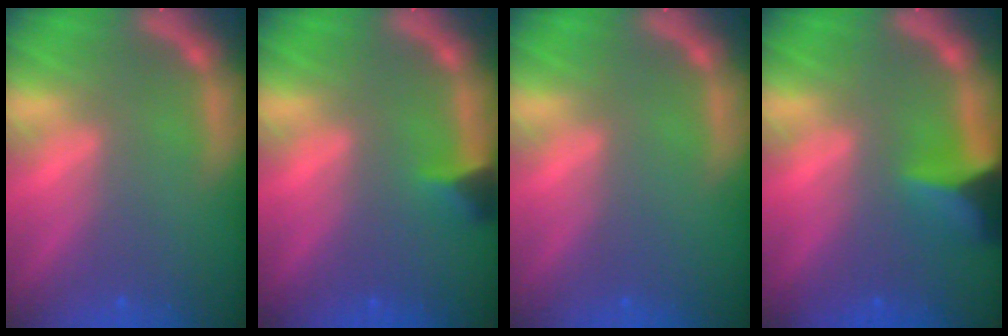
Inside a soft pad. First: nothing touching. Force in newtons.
{"total": 1.9}
{"total": 0.0}
{"total": 5.0}